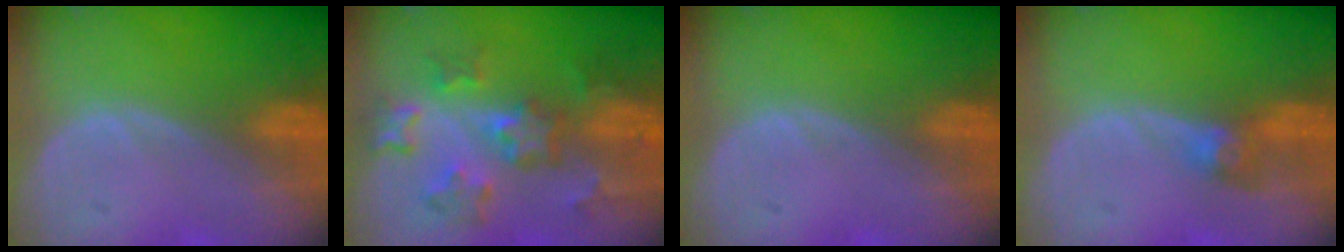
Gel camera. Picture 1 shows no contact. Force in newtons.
{"total": 8.6, "press": 7.8, "slide": 3.8}
{"total": 0.0}
{"total": 3.1, "press": 2.7, "slide": 1.5}